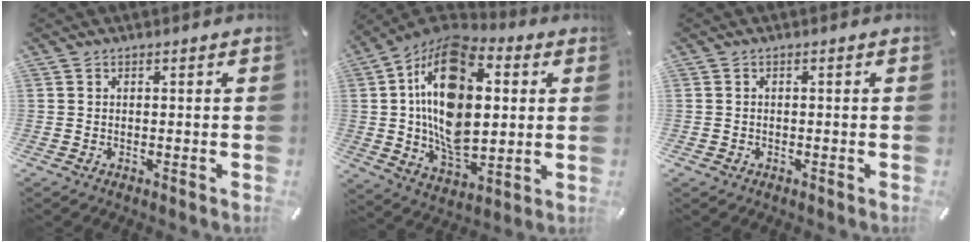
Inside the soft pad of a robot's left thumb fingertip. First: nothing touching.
{"total": 21.9, "force": [4.4, 13.9, 16.3], "torque": [-0.317, -0.015, 0.070]}
{"total": 0.9, "force": [-0.5, 0.8, 0.0], "torque": [-0.001, 0.005, -0.013]}